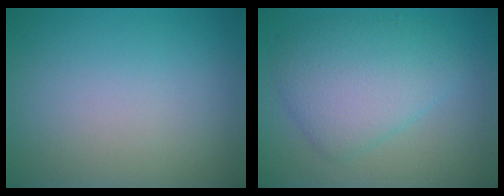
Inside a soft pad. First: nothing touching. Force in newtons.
{"total": 5.3, "press": 5.3, "slide": 0.1}